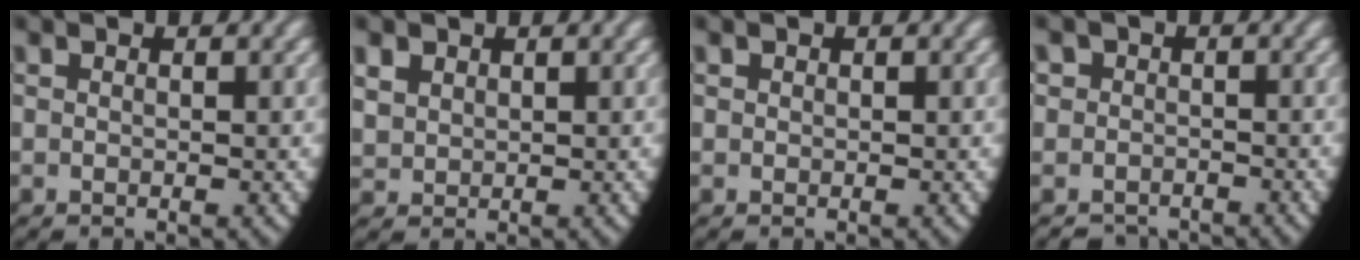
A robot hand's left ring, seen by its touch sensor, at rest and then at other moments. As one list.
[{"total": 2.5, "force": [1.2, 2.0, 1.0], "torque": [-0.036, -0.008, 0.036]}, {"total": 0.6, "force": [0.2, 0.5, 0.2], "torque": [-0.011, -0.009, 0.009]}, {"total": 3.8, "force": [-2.4, 2.9, 0.4], "torque": [-0.007, -0.009, -0.047]}]